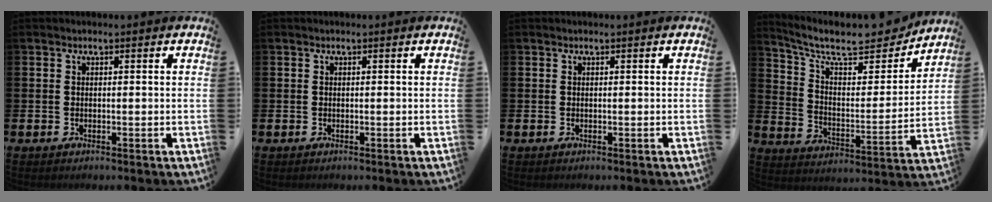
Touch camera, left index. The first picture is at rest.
{"total": 0.0}
{"total": 0.0}
{"total": 9.7, "force": [8.5, 2.9, 3.7], "torque": [-0.097, -0.065, 0.143]}